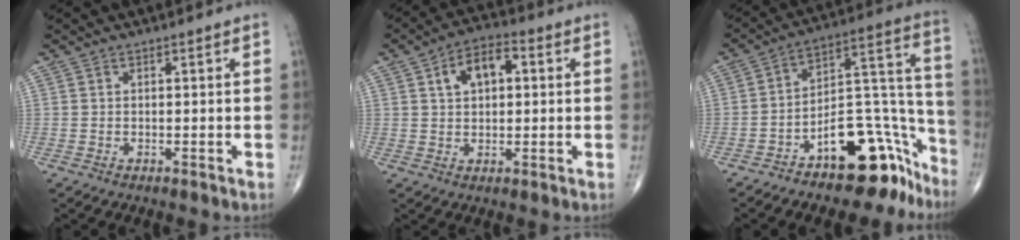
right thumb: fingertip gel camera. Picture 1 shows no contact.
{"total": 8.3, "force": [2.2, 4.9, 6.4], "torque": [-0.093, 0.014, 0.030]}
{"total": 19.0, "force": [-12.2, 8.7, 11.6], "torque": [-0.090, 0.140, -0.185]}